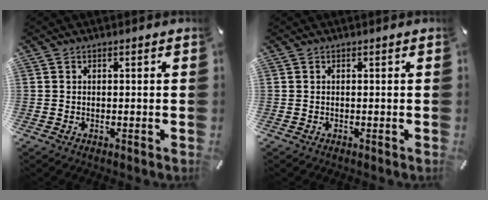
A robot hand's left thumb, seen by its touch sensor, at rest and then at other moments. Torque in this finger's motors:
{"motor_torque": [0.26, -0.14, -0.26, 0.04, -0.03]}